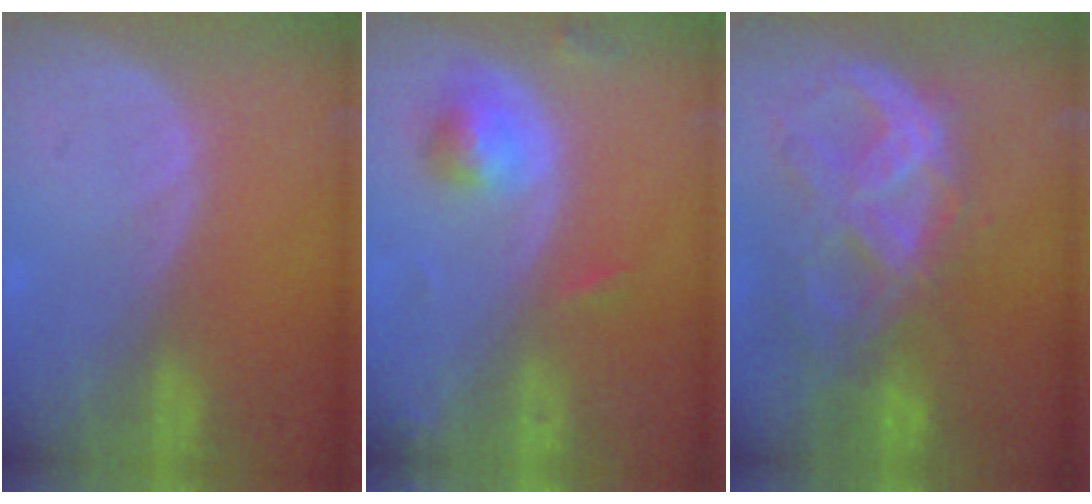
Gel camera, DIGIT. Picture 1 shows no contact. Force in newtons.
{"total": 4.4, "press": 4.4, "slide": 0.6}
{"total": 10.9, "press": 9.2, "slide": 5.7}